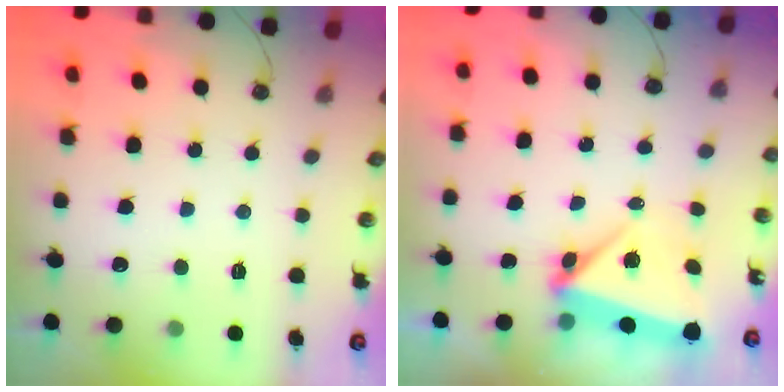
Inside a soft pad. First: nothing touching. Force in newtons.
{"total": 5.6, "press": 5.6, "slide": 0.2}